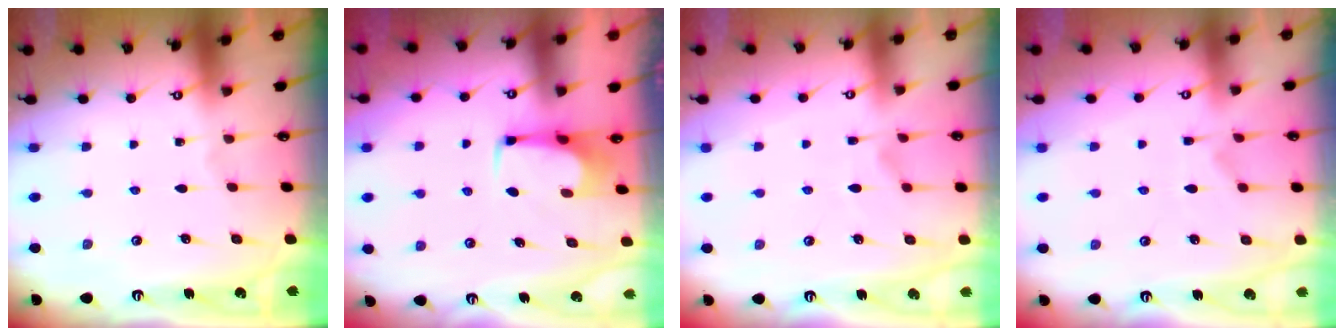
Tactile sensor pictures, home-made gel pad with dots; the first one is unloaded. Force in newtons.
{"total": 0.0}
{"total": 2.5, "press": 2.1, "slide": 1.3}
{"total": 1.1, "press": 0.1, "slide": 1.1}